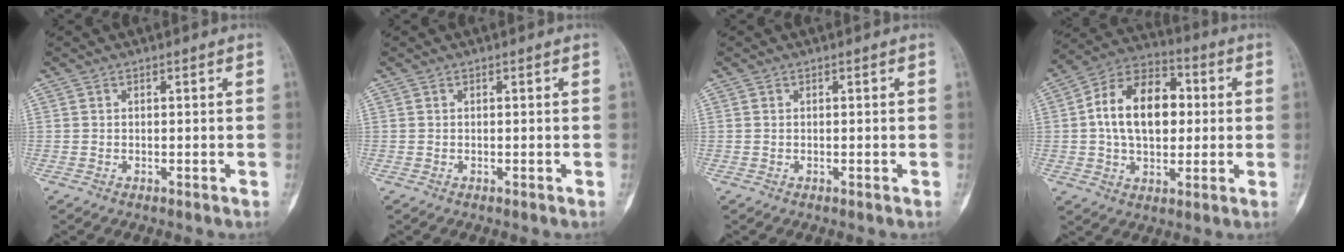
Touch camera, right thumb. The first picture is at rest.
{"total": 0.0}
{"total": 0.0}
{"total": 16.8, "force": [1.4, 10.9, 12.7], "torque": [-0.182, 0.025, 0.016]}